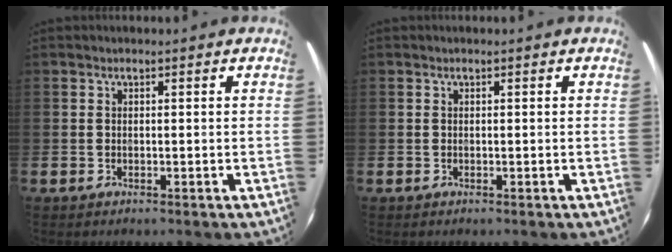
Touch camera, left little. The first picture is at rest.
{"total": 0.0}